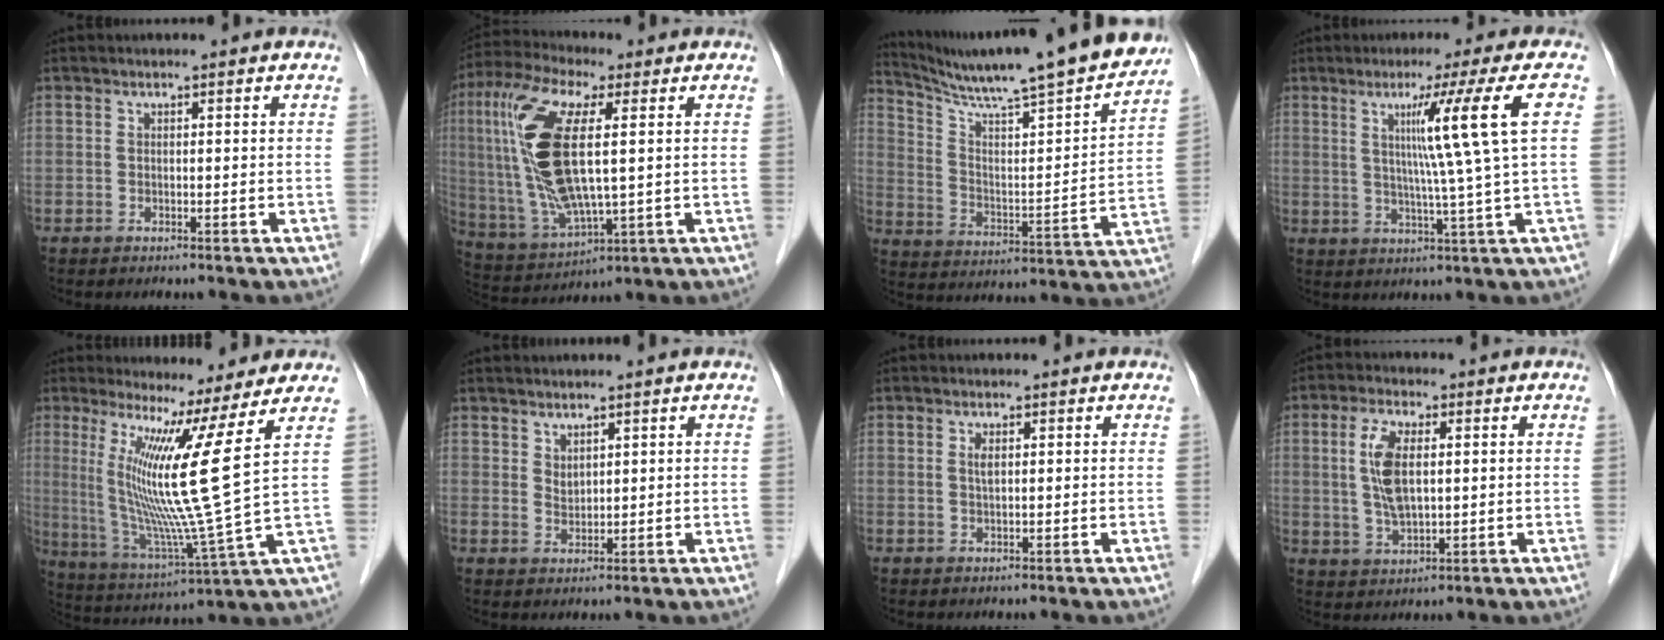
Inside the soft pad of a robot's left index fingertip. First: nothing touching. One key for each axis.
{"total": 16.3, "fx": 2.4, "fy": 4.2, "fz": 15.6, "tx": -0.345, "ty": 0.005, "tz": 0.050}
{"total": 23.1, "fx": 20.3, "fy": -0.1, "fz": 10.9, "tx": -0.182, "ty": -0.050, "tz": 0.298}
{"total": 10.3, "fx": 2.5, "fy": -2.8, "fz": 9.6, "tx": -0.153, "ty": 0.001, "tz": 0.051}
{"total": 13.8, "fx": 5.4, "fy": -3.8, "fz": 12.1, "tx": -0.226, "ty": -0.037, "tz": 0.101}
{"total": 1.8, "fx": 1.4, "fy": 0.8, "fz": 0.9, "tx": -0.018, "ty": -0.004, "tz": 0.032}
{"total": 1.2, "fx": 0.4, "fy": 0.2, "fz": 1.1, "tx": -0.028, "ty": 0.000, "tz": 0.007}
{"total": 7.3, "fx": 1.0, "fy": 2.7, "fz": 6.7, "tx": -0.150, "ty": 0.004, "tz": 0.024}